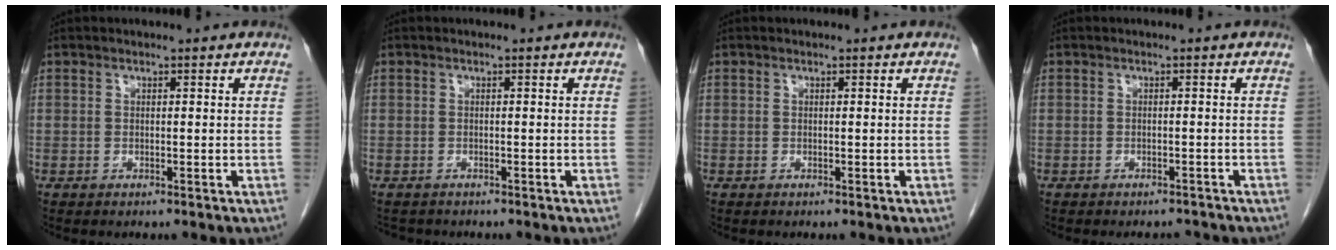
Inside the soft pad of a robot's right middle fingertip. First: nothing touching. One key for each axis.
{"total": 2.2, "fx": -2.0, "fy": 0.8, "fz": 0.4, "tx": -0.011, "ty": -0.007, "tz": -0.028}
{"total": 0.0}
{"total": 3.5, "fx": -3.3, "fy": 1.1, "fz": 0.7, "tx": -0.006, "ty": -0.004, "tz": -0.040}